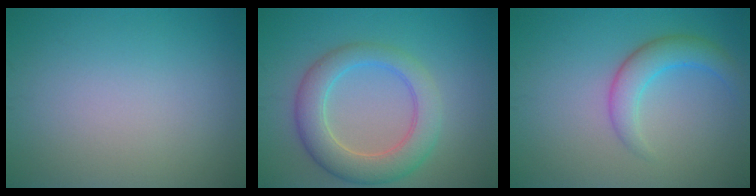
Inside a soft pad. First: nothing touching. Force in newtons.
{"total": 5.7, "press": 5.7, "slide": 0.5}
{"total": 3.4, "press": 3.4, "slide": 0.2}